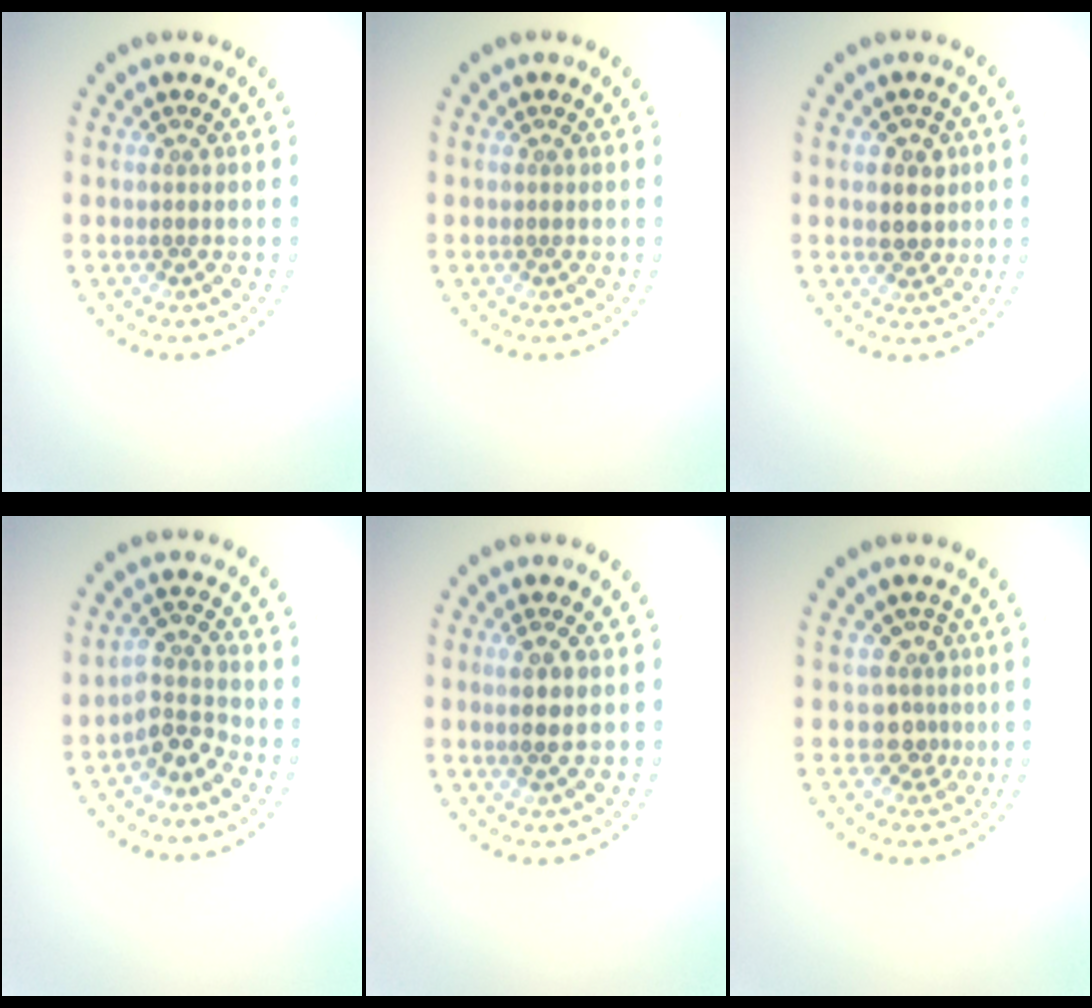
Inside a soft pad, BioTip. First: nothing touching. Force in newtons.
{"total": 0.0}
{"total": 2.6, "press": 2.4, "slide": 1.0}
{"total": 3.0, "press": 2.1, "slide": 2.1}
{"total": 1.5, "press": 1.3, "slide": 0.6}
{"total": 2.6, "press": 1.8, "slide": 1.8}